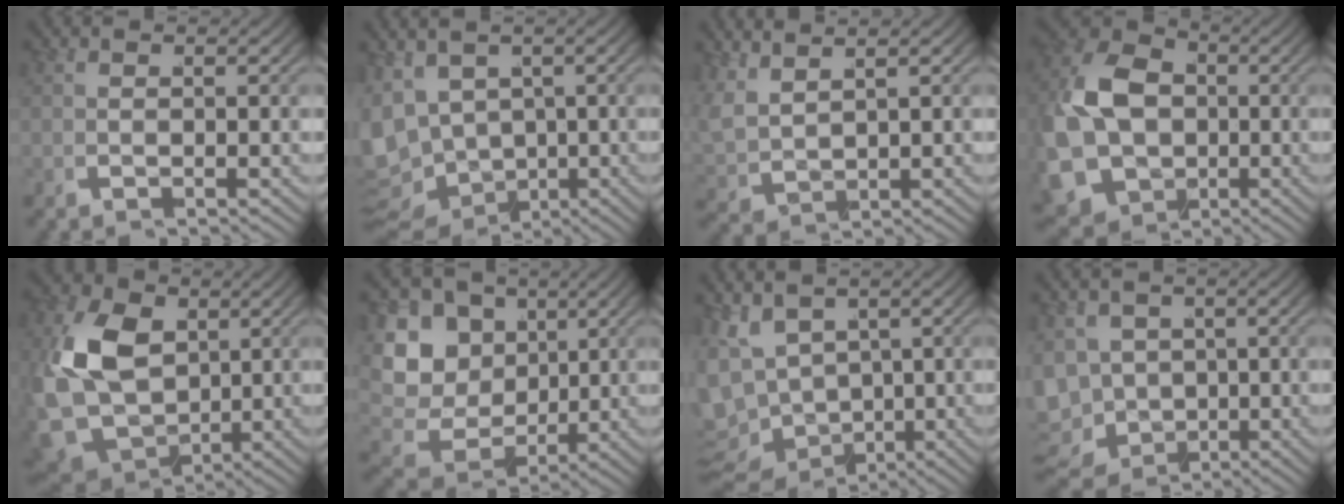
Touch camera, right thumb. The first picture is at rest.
{"total": 10.8, "force": [-1.3, 9.3, 5.4], "torque": [-0.136, -0.039, -0.017]}
{"total": 3.6, "force": [2.4, 2.0, 1.9], "torque": [-0.041, -0.001, 0.053]}
{"total": 17.5, "force": [-2.9, 15.0, 8.7], "torque": [-0.242, -0.058, -0.043]}
{"total": 13.2, "force": [-0.1, 10.3, 8.2], "torque": [-0.245, -0.062, 0.017]}
{"total": 13.3, "force": [0.1, 11.2, 7.1], "torque": [-0.178, -0.040, 0.002]}
{"total": 9.2, "force": [-1.0, 7.7, 4.9], "torque": [-0.121, -0.032, -0.006]}
{"total": 11.6, "force": [-4.1, 9.8, 4.6], "torque": [-0.126, -0.070, -0.055]}